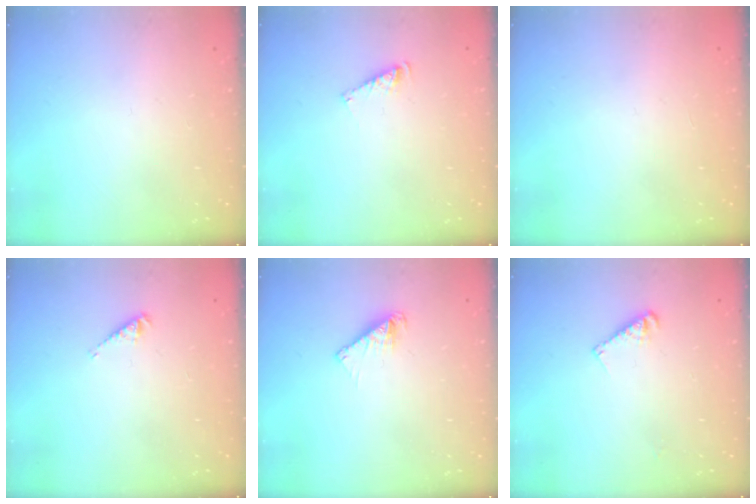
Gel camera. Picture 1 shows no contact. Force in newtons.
{"total": 5.3, "press": 5.2, "slide": 0.3}
{"total": 0.0}
{"total": 2.9, "press": 2.9, "slide": 0.4}
{"total": 4.8, "press": 4.8, "slide": 0.4}
{"total": 5.2, "press": 5.2, "slide": 0.8}